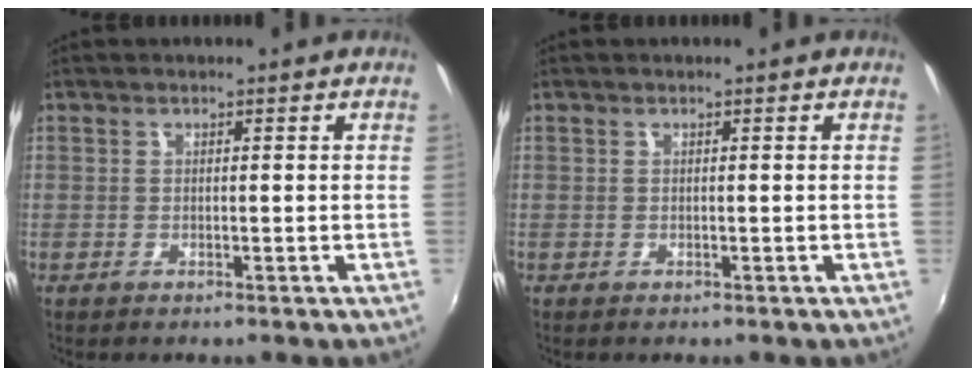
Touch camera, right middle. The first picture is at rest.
{"total": 0.0}